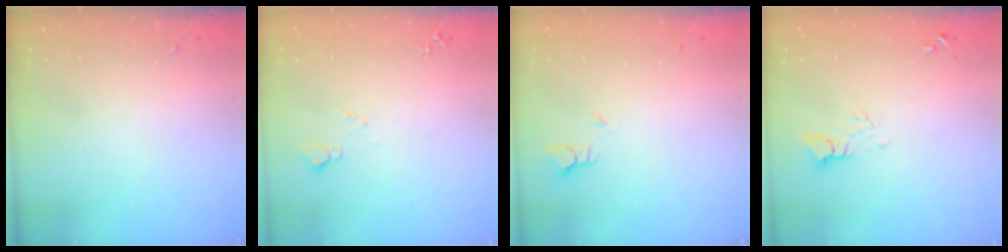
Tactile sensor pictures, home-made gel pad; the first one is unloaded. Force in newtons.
{"total": 6.7, "press": 6.7, "slide": 0.8}
{"total": 1.9, "press": 1.9, "slide": 0.1}
{"total": 3.4, "press": 3.4, "slide": 0.2}